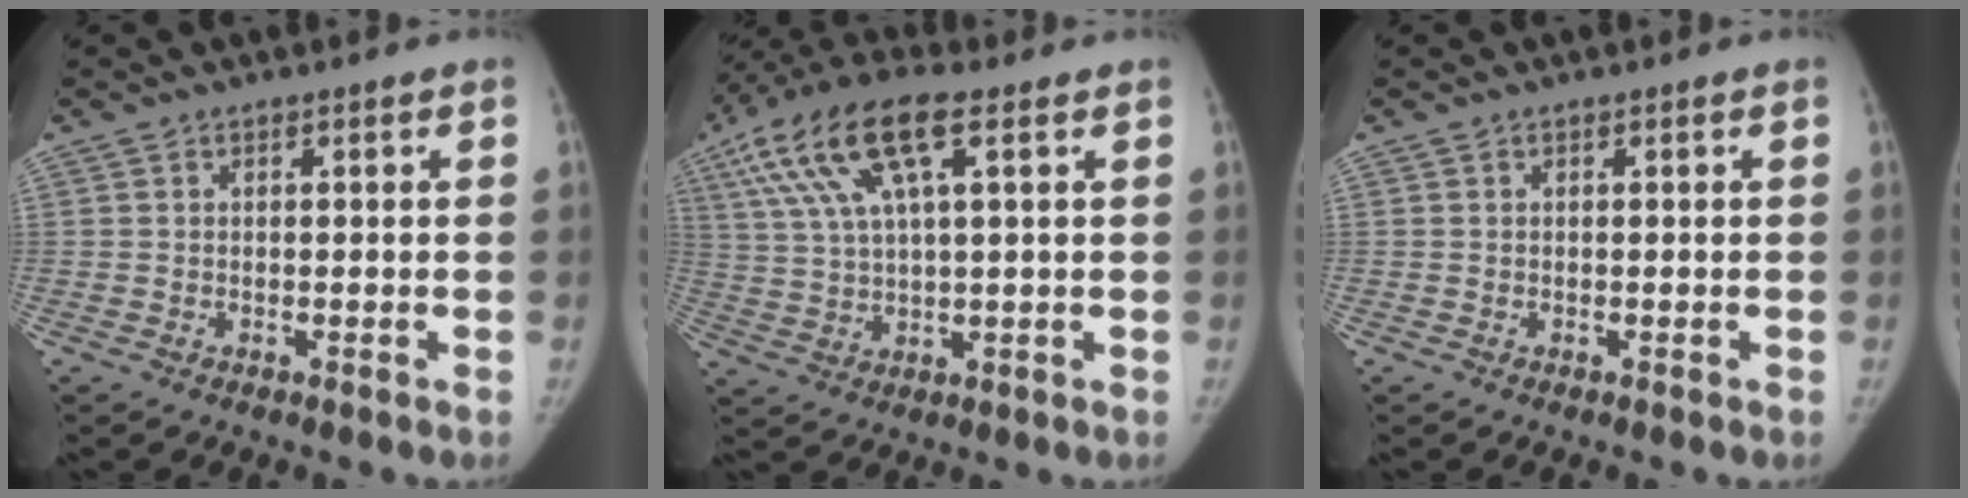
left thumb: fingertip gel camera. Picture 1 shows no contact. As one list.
[{"total": 15.1, "force": [6.2, 5.2, 12.8], "torque": [-0.265, 0.012, 0.110]}, {"total": 0.0}]